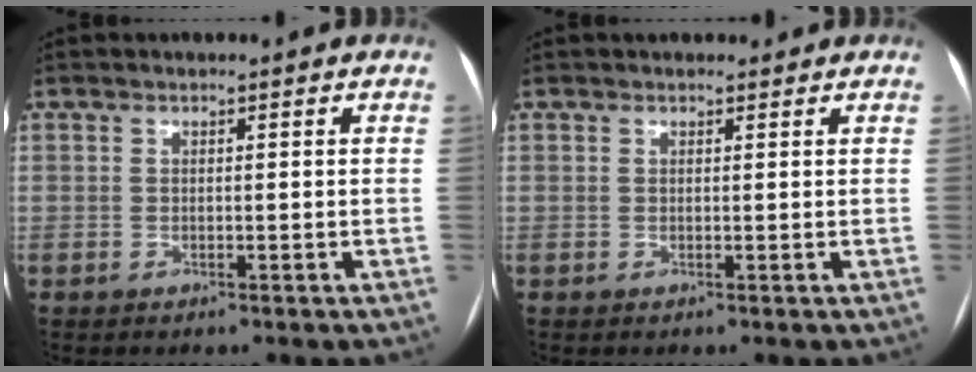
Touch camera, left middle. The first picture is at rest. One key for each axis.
{"total": 2.3, "fx": 2.0, "fy": 0.9, "fz": 0.6, "tx": -0.004, "ty": 0.020, "tz": 0.024}